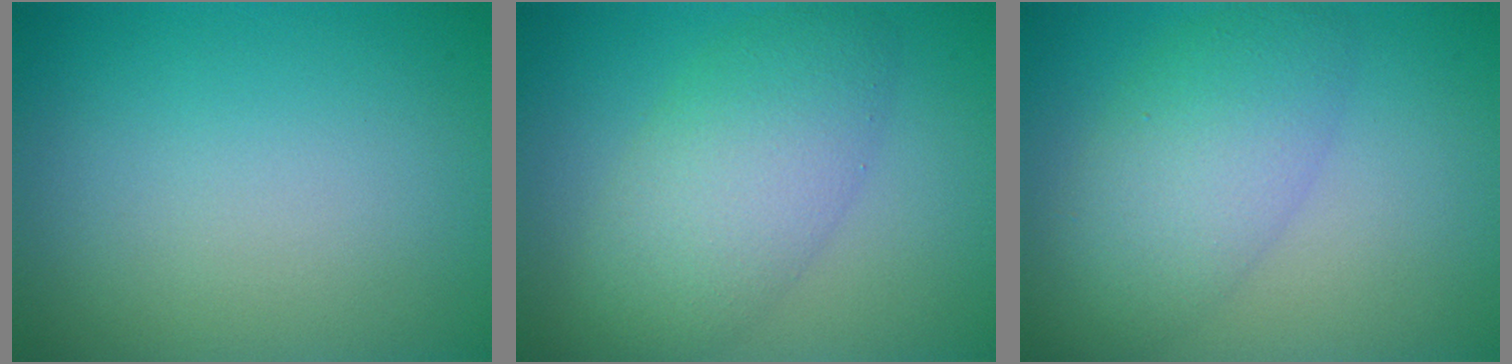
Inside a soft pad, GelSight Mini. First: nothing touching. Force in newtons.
{"total": 5.8, "press": 5.8, "slide": 0.2}
{"total": 5.3, "press": 5.3, "slide": 0.2}